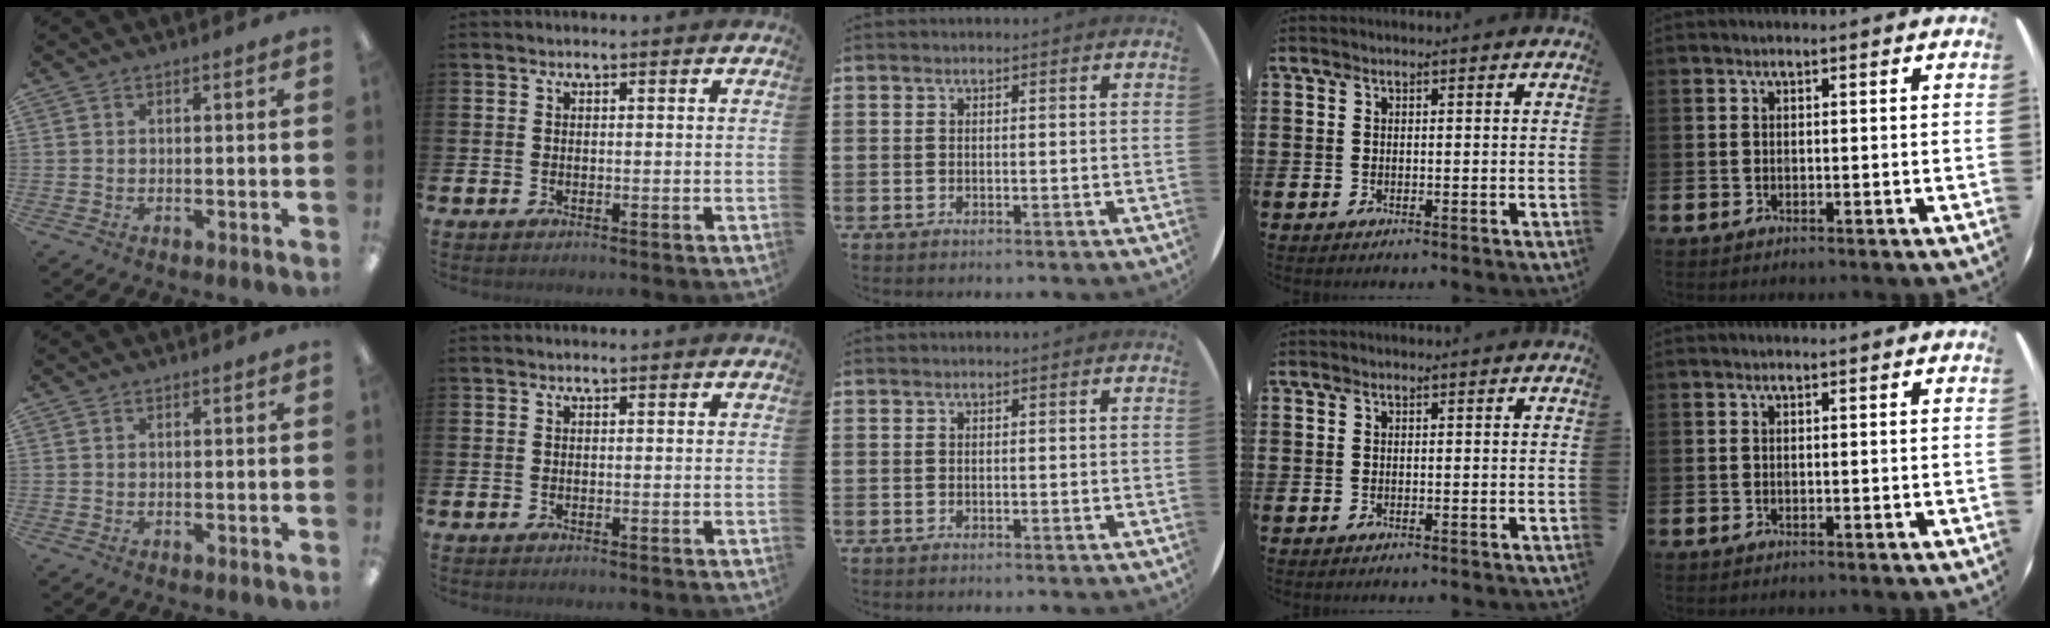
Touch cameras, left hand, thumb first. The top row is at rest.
{}